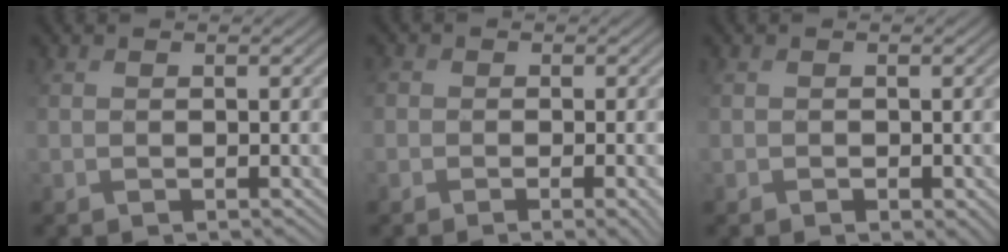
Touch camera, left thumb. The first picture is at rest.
{"total": 4.3, "force": [-2.0, 2.5, 2.9], "torque": [-0.034, -0.005, -0.020]}
{"total": 2.2, "force": [-1.1, 1.6, 0.9], "torque": [-0.012, -0.004, -0.011]}